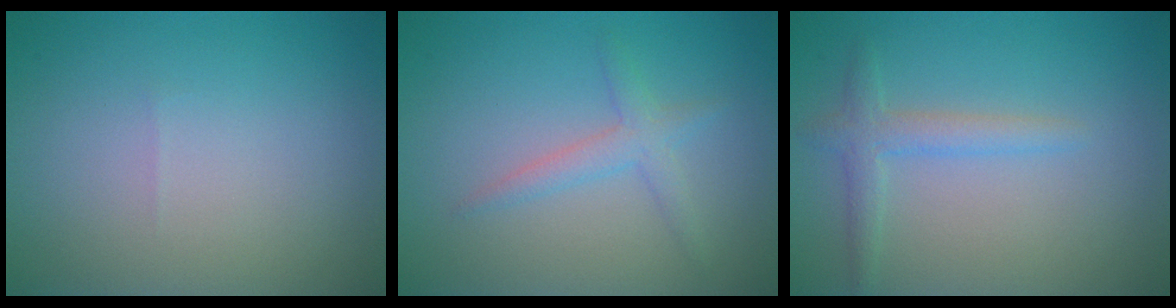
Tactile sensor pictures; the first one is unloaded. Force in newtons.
{"total": 2.0, "press": 1.9, "slide": 0.2}
{"total": 2.1, "press": 2.1, "slide": 0.2}